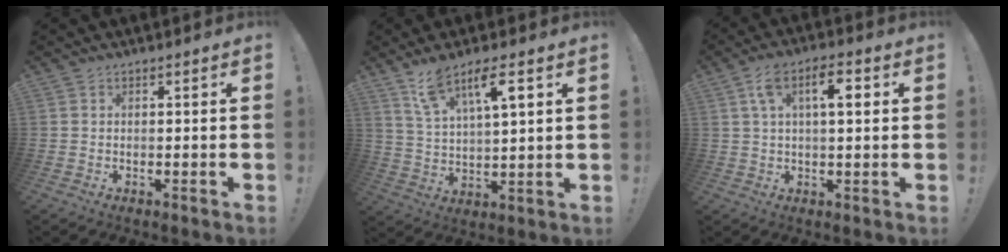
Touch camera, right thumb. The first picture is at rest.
{"total": 10.7, "force": [5.9, 3.6, 8.1], "torque": [-0.137, -0.014, 0.103]}
{"total": 8.9, "force": [2.3, 3.6, 7.8], "torque": [-0.120, 0.008, 0.035]}